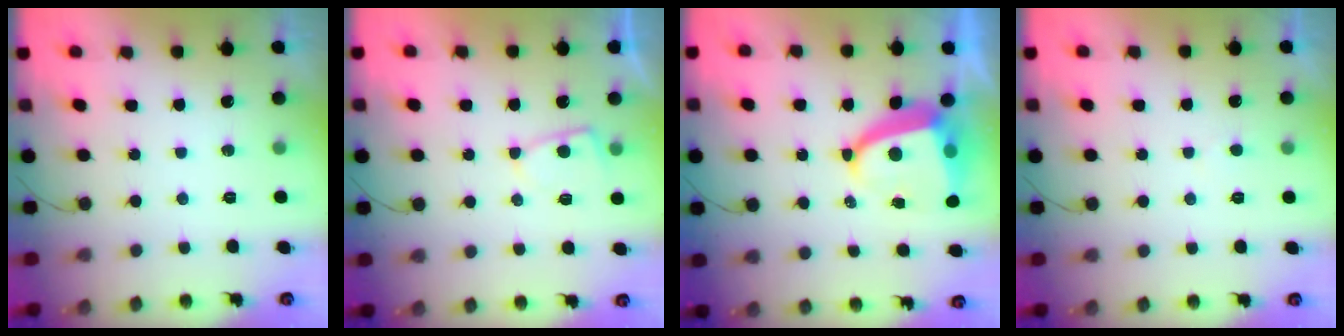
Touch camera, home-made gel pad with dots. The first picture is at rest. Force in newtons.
{"total": 5.8, "press": 5.8, "slide": 0.4}
{"total": 8.4, "press": 8.3, "slide": 1.1}
{"total": 1.9, "press": 1.9, "slide": 0.3}